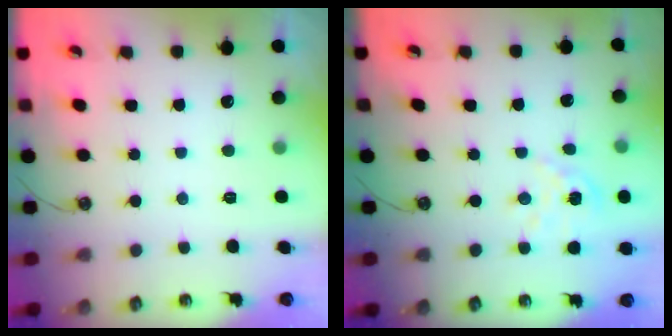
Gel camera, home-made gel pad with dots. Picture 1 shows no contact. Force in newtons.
{"total": 3.8, "press": 3.8, "slide": 0.4}